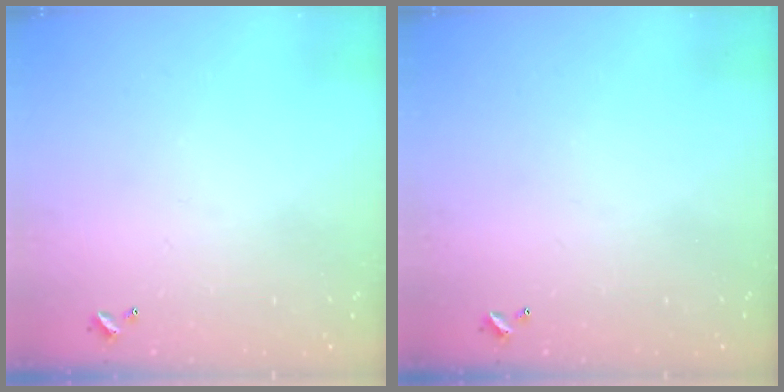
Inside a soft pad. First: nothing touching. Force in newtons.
{"total": 0.0}